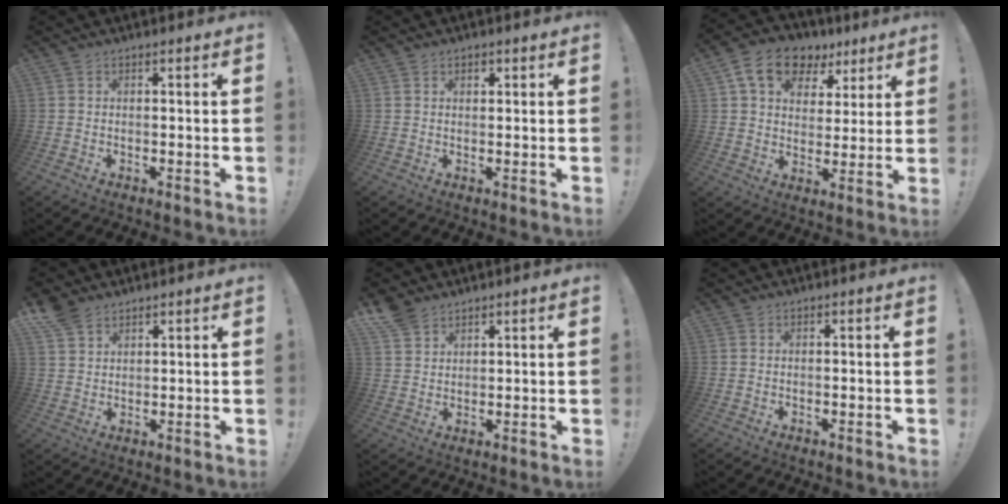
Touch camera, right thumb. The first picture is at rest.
{"total": 1.0, "force": [0.5, 0.8, 0.3], "torque": [-0.006, 0.002, 0.009]}
{"total": 14.2, "force": [7.5, 9.8, 7.0], "torque": [-0.114, -0.030, 0.141]}
{"total": 5.6, "force": [4.3, 2.8, 2.1], "torque": [-0.040, -0.020, 0.084]}
{"total": 5.6, "force": [4.5, 2.8, 1.7], "torque": [-0.035, -0.024, 0.089]}
{"total": 0.0}